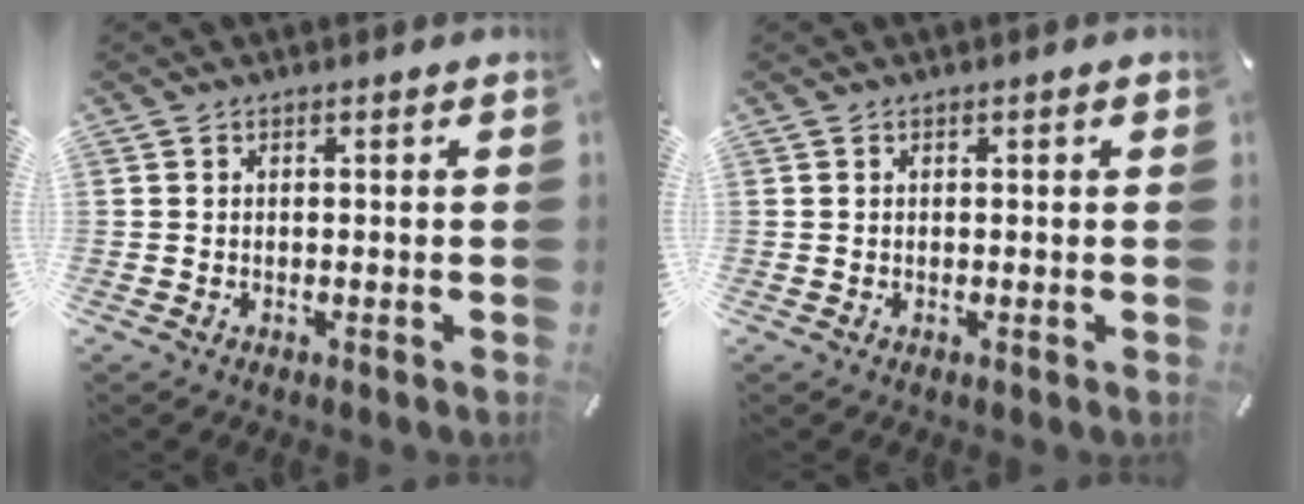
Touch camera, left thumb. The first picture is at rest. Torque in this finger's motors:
{"motor_torque": [-0.19, -0.14, 0.03, 0.14, -0.05]}